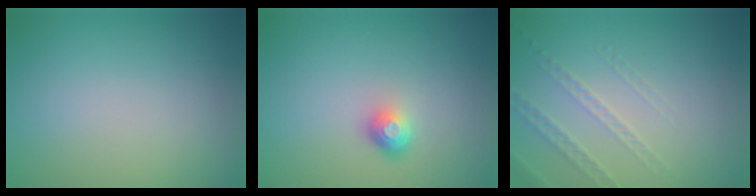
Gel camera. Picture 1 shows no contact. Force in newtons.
{"total": 1.8, "press": 1.2, "slide": 1.3}
{"total": 1.4, "press": 1.0, "slide": 0.9}